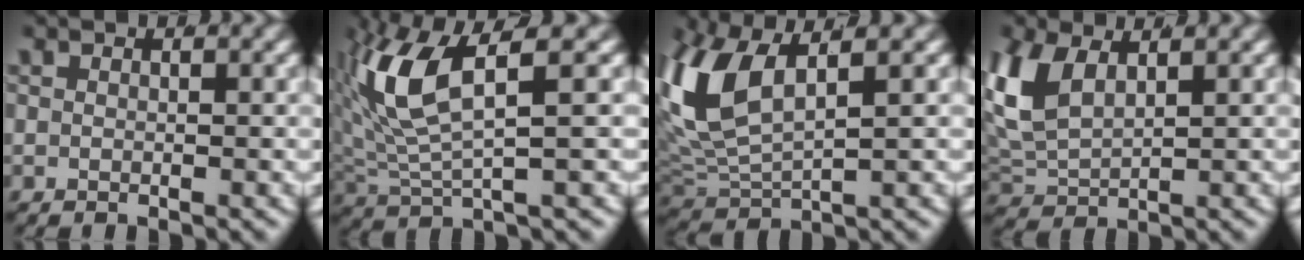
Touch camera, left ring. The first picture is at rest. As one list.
[{"total": 6.5, "force": [1.7, 2.6, 5.7], "torque": [-0.132, -0.011, 0.041]}, {"total": 6.8, "force": [1.7, 4.2, 5.1], "torque": [-0.146, -0.004, 0.042]}, {"total": 5.8, "force": [1.9, 3.9, 3.8], "torque": [-0.128, -0.012, 0.049]}]